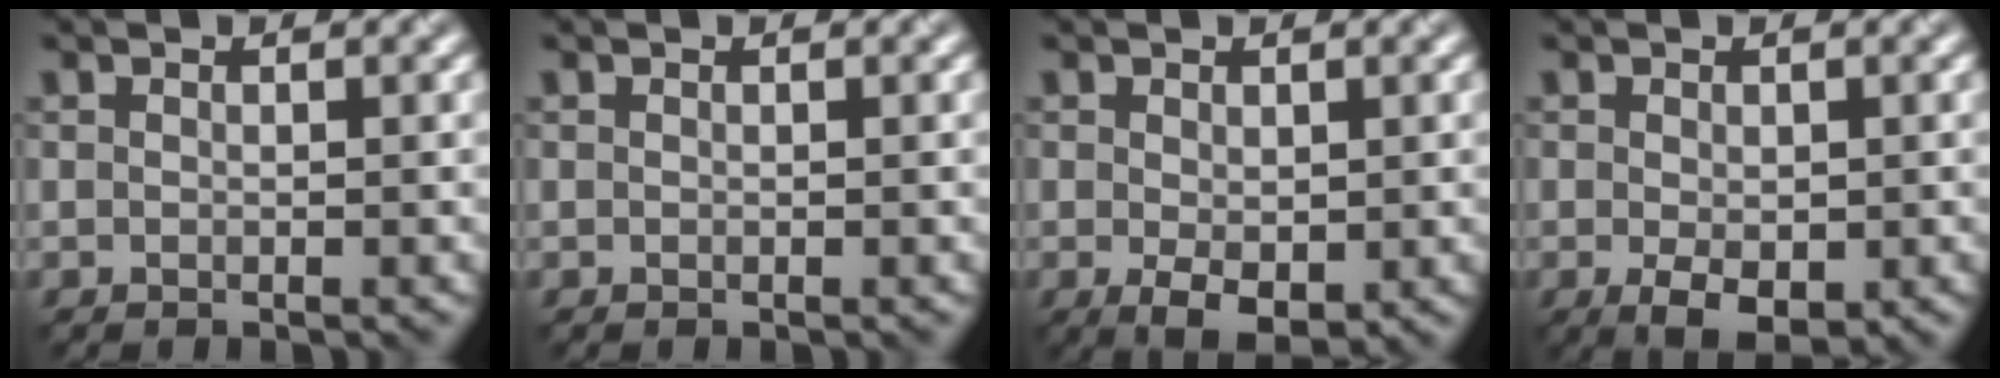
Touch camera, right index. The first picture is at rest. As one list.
[{"total": 0.0}, {"total": 3.0, "force": [-0.5, 1.7, 2.4], "torque": [-0.044, -0.013, -0.003]}, {"total": 3.2, "force": [-0.9, 1.8, 2.6], "torque": [-0.044, -0.012, -0.007]}]